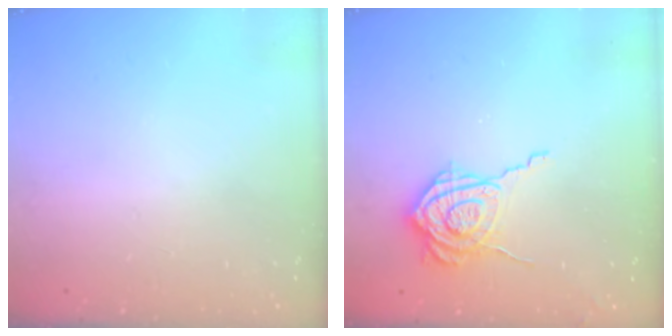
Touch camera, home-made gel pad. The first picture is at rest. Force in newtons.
{"total": 9.9, "press": 9.9, "slide": 1.0}